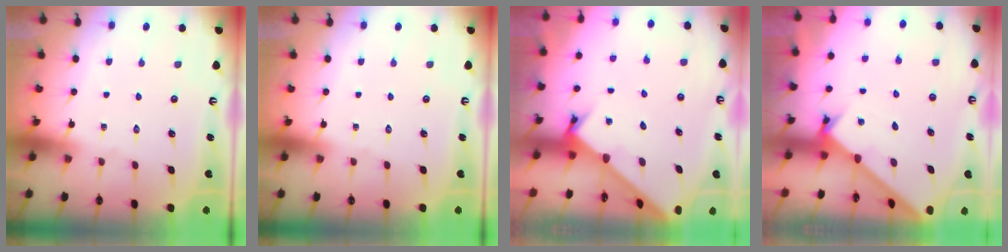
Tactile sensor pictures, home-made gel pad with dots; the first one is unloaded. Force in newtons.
{"total": 0.0}
{"total": 1.9, "press": 1.9, "slide": 0.2}
{"total": 1.6, "press": 1.6, "slide": 0.1}